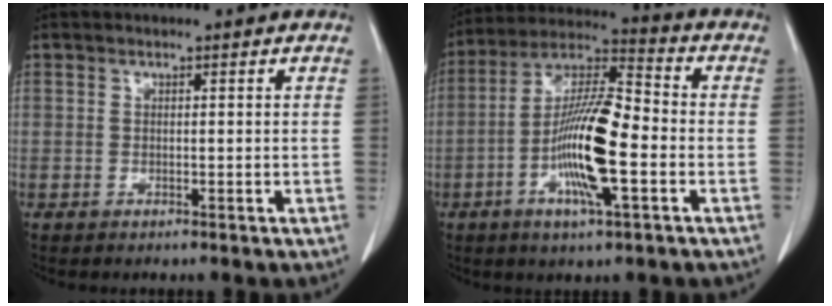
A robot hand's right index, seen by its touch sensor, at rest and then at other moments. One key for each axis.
{"total": 14.4, "fx": -3.7, "fy": 2.2, "fz": 13.7, "tx": -0.259, "ty": 0.003, "tz": -0.071}